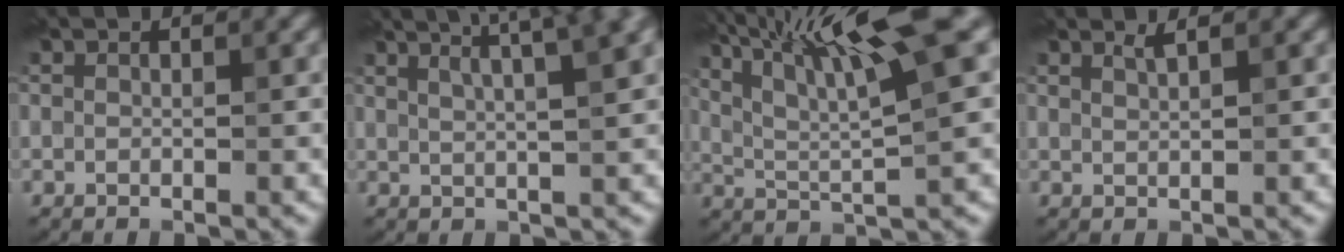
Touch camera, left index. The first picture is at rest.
{"total": 6.9, "force": [4.0, 2.0, 5.3], "torque": [-0.061, 0.043, 0.039]}
{"total": 11.2, "force": [5.2, 1.8, 9.8], "torque": [-0.171, 0.017, 0.101]}
{"total": 0.7, "force": [0.6, 0.1, 0.5], "torque": [-0.002, 0.012, 0.009]}